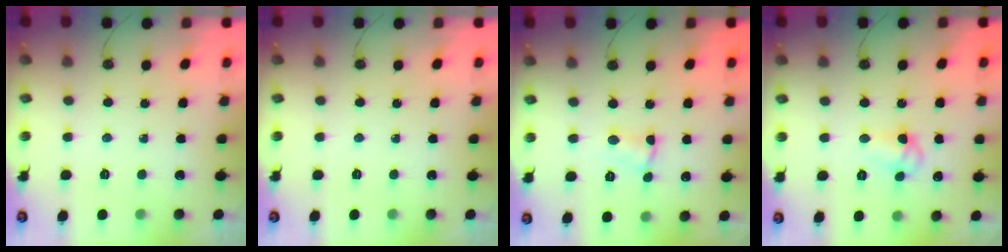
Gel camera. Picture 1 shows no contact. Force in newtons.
{"total": 0.0}
{"total": 2.0, "press": 2.0, "slide": 0.3}
{"total": 7.1, "press": 7.1, "slide": 0.7}